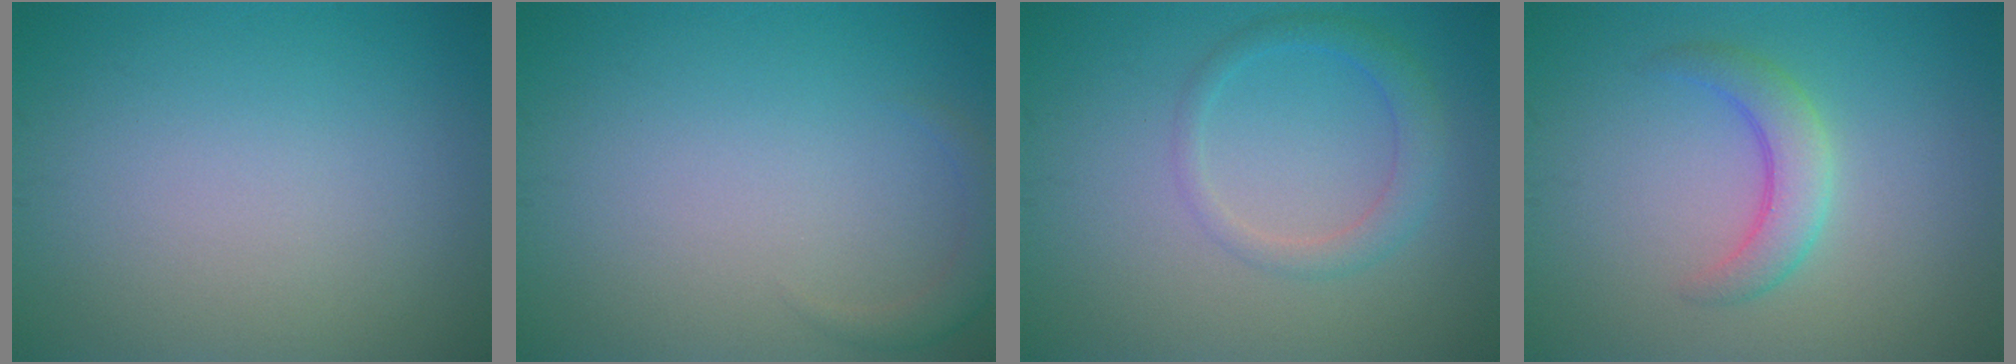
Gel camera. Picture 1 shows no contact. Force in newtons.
{"total": 1.4, "press": 1.4, "slide": 0.1}
{"total": 2.3, "press": 2.3, "slide": 0.1}
{"total": 3.0, "press": 3.0, "slide": 0.2}